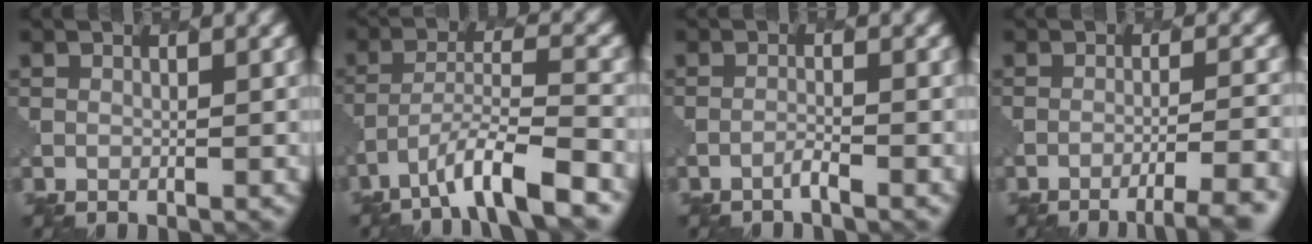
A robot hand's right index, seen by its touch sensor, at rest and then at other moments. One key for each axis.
{"total": 6.4, "fx": -4.5, "fy": 0.9, "fz": 4.4, "tx": -0.078, "ty": 0.004, "tz": -0.079}
{"total": 0.9, "fx": -0.8, "fy": 0.0, "fz": 0.5, "tx": -0.005, "ty": 0.007, "tz": -0.018}
{"total": 5.2, "fx": -3.8, "fy": 0.8, "fz": 3.5, "tx": -0.047, "ty": 0.003, "tz": -0.053}